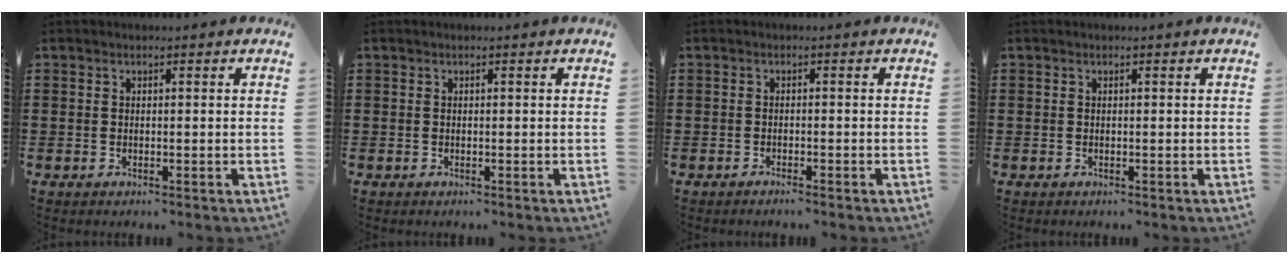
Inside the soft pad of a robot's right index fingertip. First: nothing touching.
{"total": 0.0}
{"total": 0.9, "force": [-0.8, -0.2, 0.3], "torque": [-0.007, -0.003, -0.015]}
{"total": 0.0}